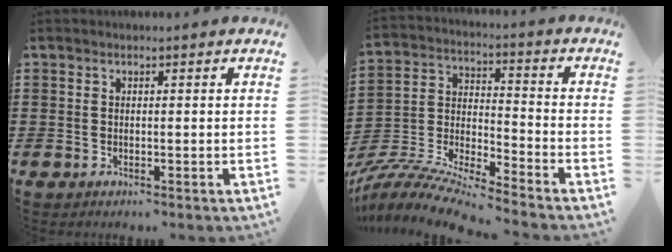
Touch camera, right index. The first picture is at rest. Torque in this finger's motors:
{"motor_torque": [0.85, 1.29, 0.02, 0.03]}